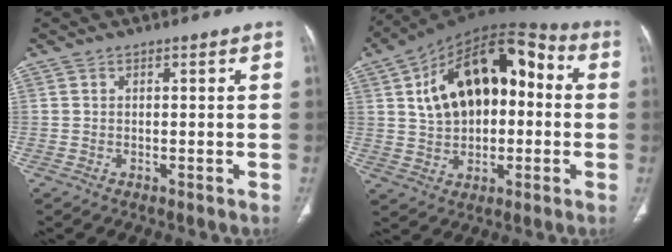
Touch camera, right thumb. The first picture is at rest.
{"total": 20.8, "force": [3.0, 12.5, 16.4], "torque": [-0.232, 0.037, 0.045]}